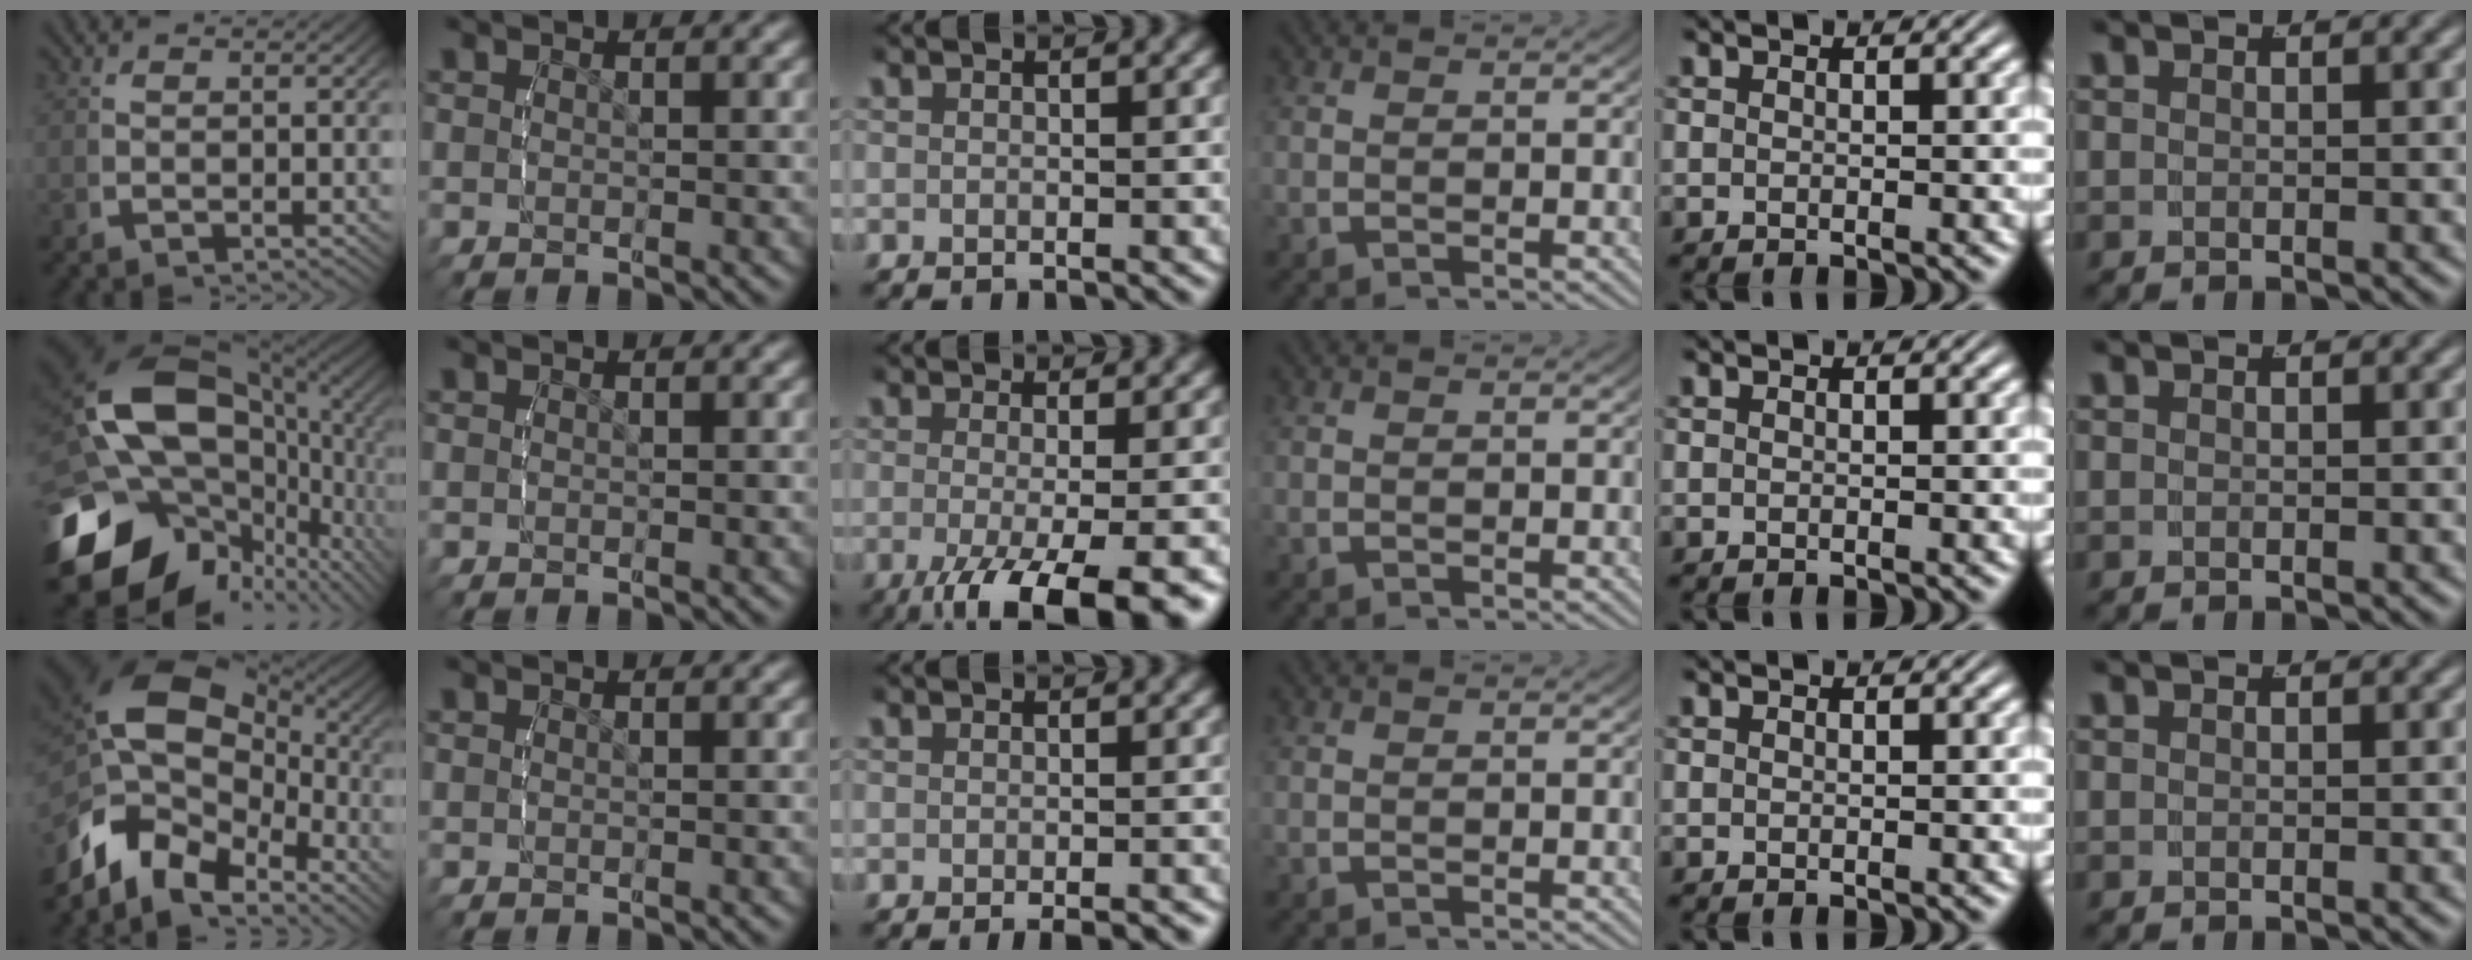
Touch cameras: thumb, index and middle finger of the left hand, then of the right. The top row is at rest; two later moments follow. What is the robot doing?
{"motion": "lift_and_place", "object": "lipstick"}